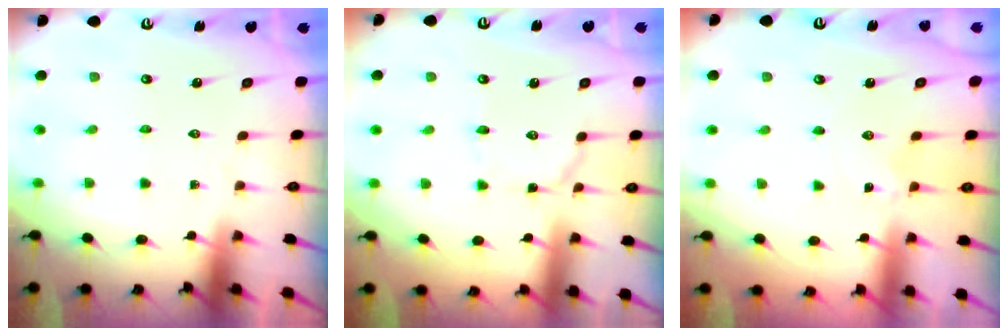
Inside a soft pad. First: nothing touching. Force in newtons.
{"total": 2.2, "press": 2.2, "slide": 0.2}
{"total": 1.0, "press": 1.0, "slide": 0.3}